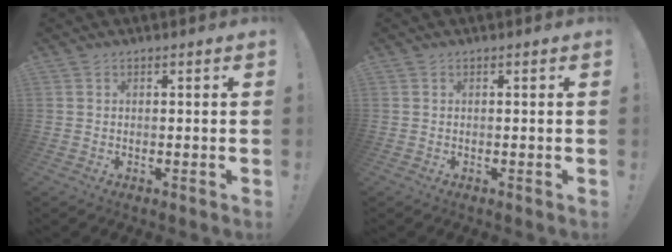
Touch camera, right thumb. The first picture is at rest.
{"total": 0.0}